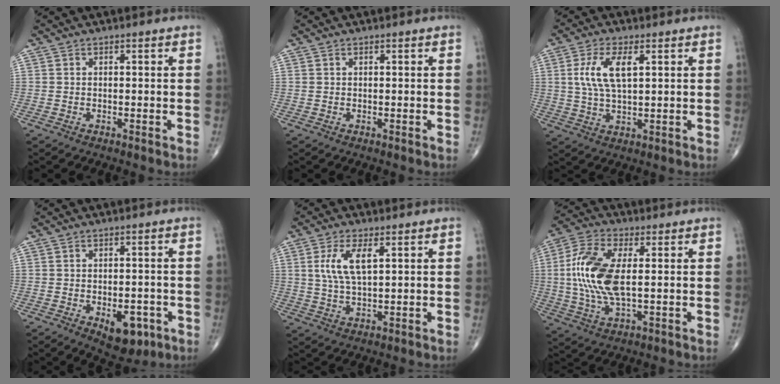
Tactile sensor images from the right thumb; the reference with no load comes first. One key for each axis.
{"total": 0.0}
{"total": 8.2, "fx": 2.2, "fy": 3.4, "fz": 7.1, "tx": -0.150, "ty": -0.002, "tz": 0.045}
{"total": 7.9, "fx": -3.1, "fy": 4.3, "fz": 5.9, "tx": -0.058, "ty": 0.008, "tz": -0.032}
{"total": 7.3, "fx": 2.2, "fy": 2.9, "fz": 6.4, "tx": -0.132, "ty": -0.005, "tz": 0.048}
{"total": 14.0, "fx": 1.0, "fy": 6.2, "fz": 12.5, "tx": -0.280, "ty": 0.002, "tz": 0.019}